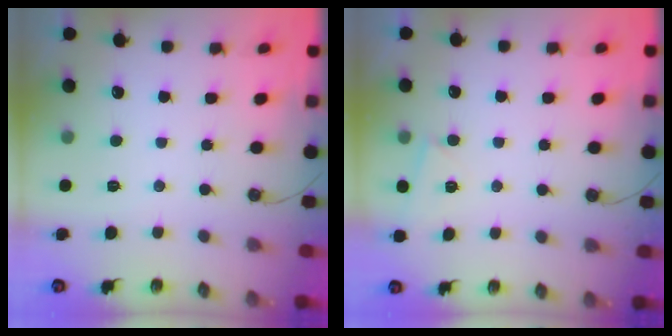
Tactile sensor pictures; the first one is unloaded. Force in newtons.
{"total": 2.6, "press": 2.6, "slide": 0.7}